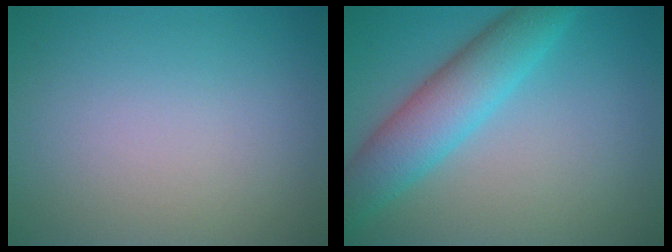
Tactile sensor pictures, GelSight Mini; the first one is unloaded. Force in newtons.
{"total": 5.9, "press": 5.9, "slide": 0.2}